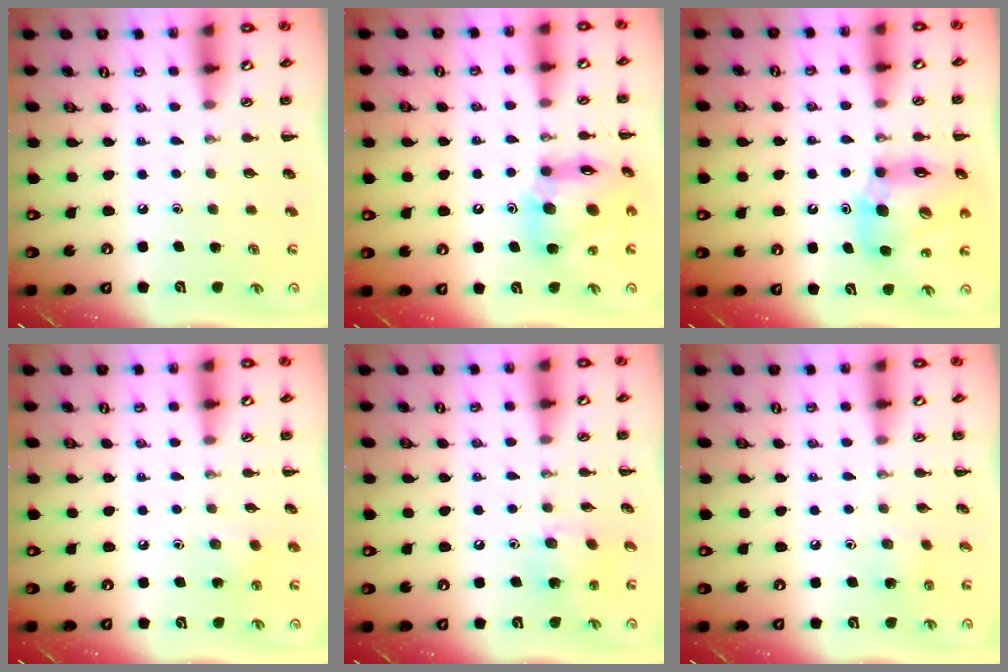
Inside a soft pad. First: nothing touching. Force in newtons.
{"total": 13.7, "press": 13.2, "slide": 3.8}
{"total": 13.8, "press": 13.2, "slide": 4.0}
{"total": 6.3, "press": 6.0, "slide": 1.7}
{"total": 5.0, "press": 4.9, "slide": 1.0}
{"total": 2.4, "press": 2.4, "slide": 0.6}